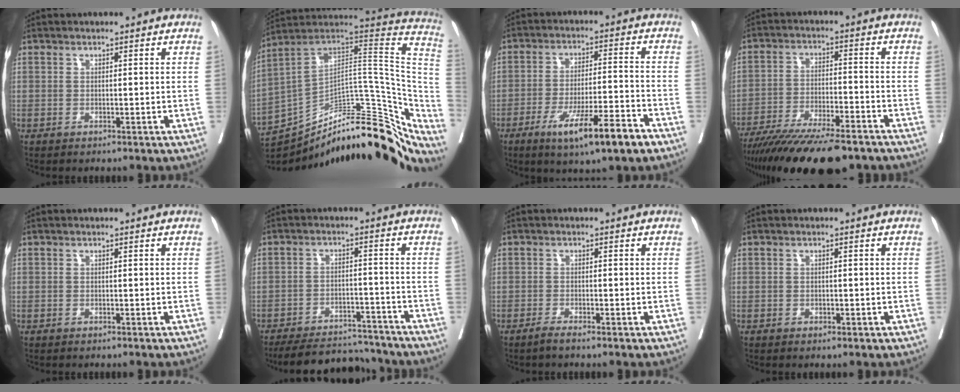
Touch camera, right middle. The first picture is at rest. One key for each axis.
{"total": 32.2, "fx": -23.2, "fy": 10.9, "fz": 19.6, "tx": -0.243, "ty": 0.036, "tz": -0.324}
{"total": 11.8, "fx": -7.0, "fy": 1.0, "fz": 9.4, "tx": -0.153, "ty": -0.016, "tz": -0.110}
{"total": 18.0, "fx": -14.8, "fy": 2.9, "fz": 10.0, "tx": -0.149, "ty": -0.025, "tz": -0.233}
{"total": 0.0}
{"total": 11.8, "fx": -11.3, "fy": 2.3, "fz": 2.5, "tx": -0.033, "ty": 0.005, "tz": -0.163}
{"total": 1.4, "fx": -1.1, "fy": 0.0, "fz": 0.9, "tx": -0.019, "ty": -0.003, "tz": -0.021}
{"total": 0.8, "fx": -0.3, "fy": 0.5, "fz": 0.6, "tx": -0.011, "ty": -0.001, "tz": -0.001}